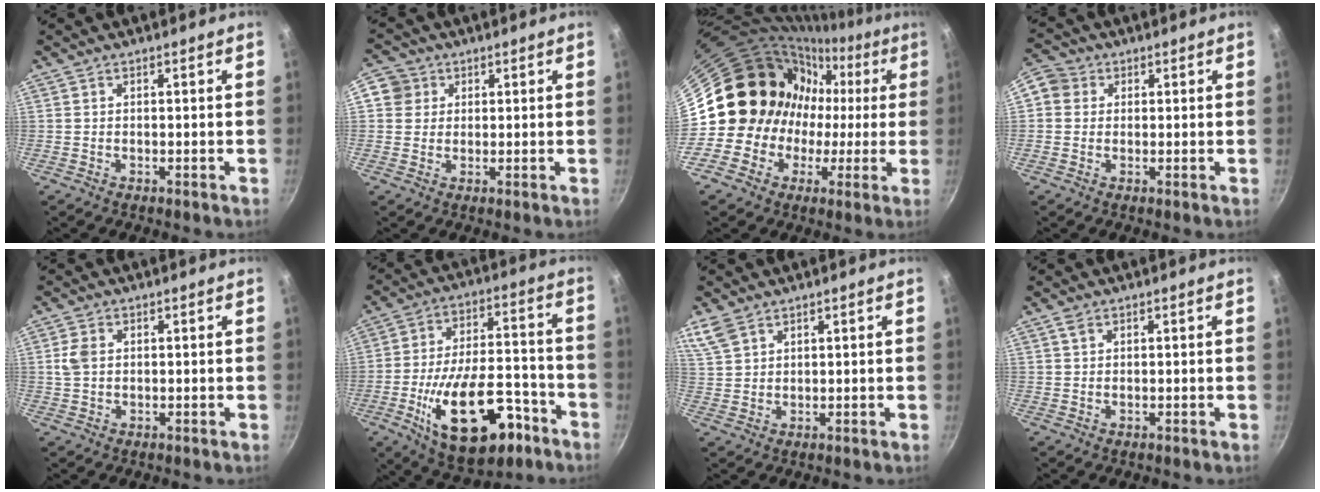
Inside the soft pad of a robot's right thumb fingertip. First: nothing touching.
{"total": 4.5, "force": [1.4, 4.2, 1.0], "torque": [0.019, 0.004, 0.014]}
{"total": 18.8, "force": [0.3, 17.5, 7.1], "torque": [-0.076, 0.050, 0.004]}
{"total": 6.9, "force": [1.2, 6.3, 2.7], "torque": [-0.038, 0.013, 0.007]}
{"total": 3.3, "force": [0.5, 2.4, 2.2], "torque": [-0.041, 0.004, 0.008]}
{"total": 22.3, "force": [-9.7, 11.1, 16.8], "torque": [-0.248, 0.054, -0.136]}
{"total": 4.9, "force": [3.5, 2.7, 2.2], "torque": [-0.042, -0.003, 0.077]}
{"total": 1.2, "force": [0.6, 0.8, 0.7], "torque": [-0.012, -0.001, 0.012]}